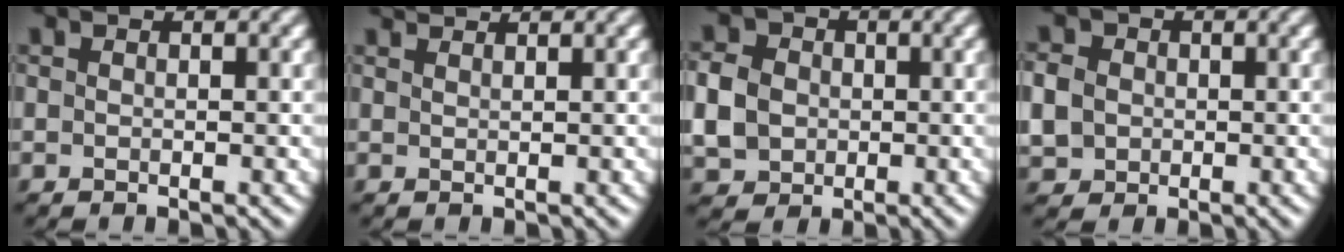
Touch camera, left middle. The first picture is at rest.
{"total": 2.0, "force": [1.9, -0.2, 0.2], "torque": [-0.009, 0.005, 0.030]}
{"total": 5.0, "force": [-0.6, 4.4, 2.3], "torque": [-0.063, 0.000, -0.022]}
{"total": 4.5, "force": [-0.4, 4.1, 1.8], "torque": [-0.047, 0.008, -0.022]}